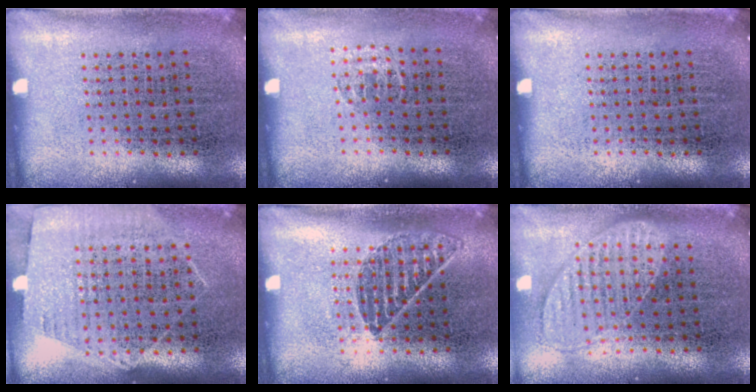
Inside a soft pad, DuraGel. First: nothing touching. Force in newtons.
{"total": 0.5, "press": 0.4, "slide": 0.3}
{"total": 0.0}
{"total": 1.2, "press": 1.1, "slide": 0.5}
{"total": 0.9, "press": 0.8, "slide": 0.3}
{"total": 0.9, "press": 0.9, "slide": 0.1}